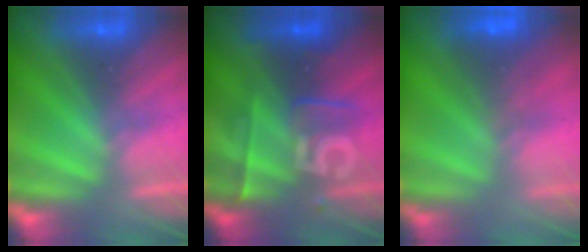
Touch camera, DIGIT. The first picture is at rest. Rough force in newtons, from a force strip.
{"total": 2.5}
{"total": 7.9}